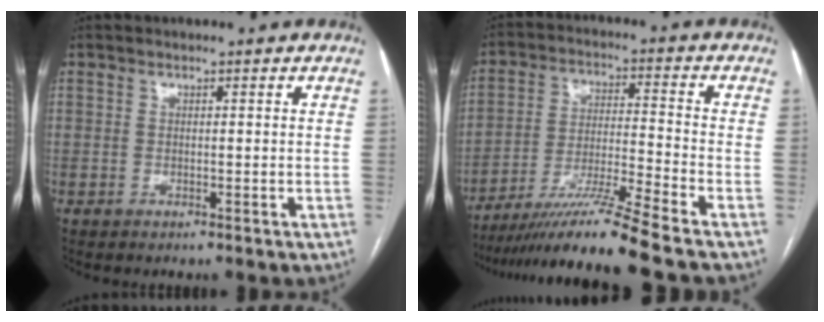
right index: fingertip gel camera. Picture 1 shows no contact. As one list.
[{"total": 13.1, "force": [-10.7, -2.6, 7.1], "torque": [-0.125, -0.022, -0.189]}]